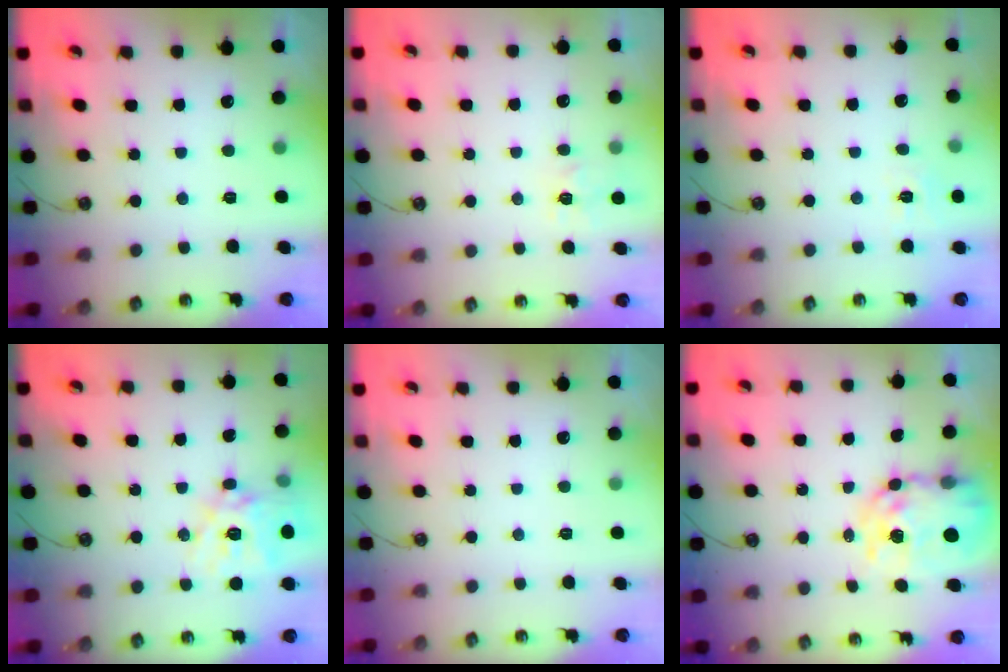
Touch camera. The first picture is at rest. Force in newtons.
{"total": 7.6, "press": 7.6, "slide": 0.6}
{"total": 5.6, "press": 5.5, "slide": 0.6}
{"total": 16.6, "press": 16.5, "slide": 1.6}
{"total": 0.0}
{"total": 13.3, "press": 13.2, "slide": 1.1}